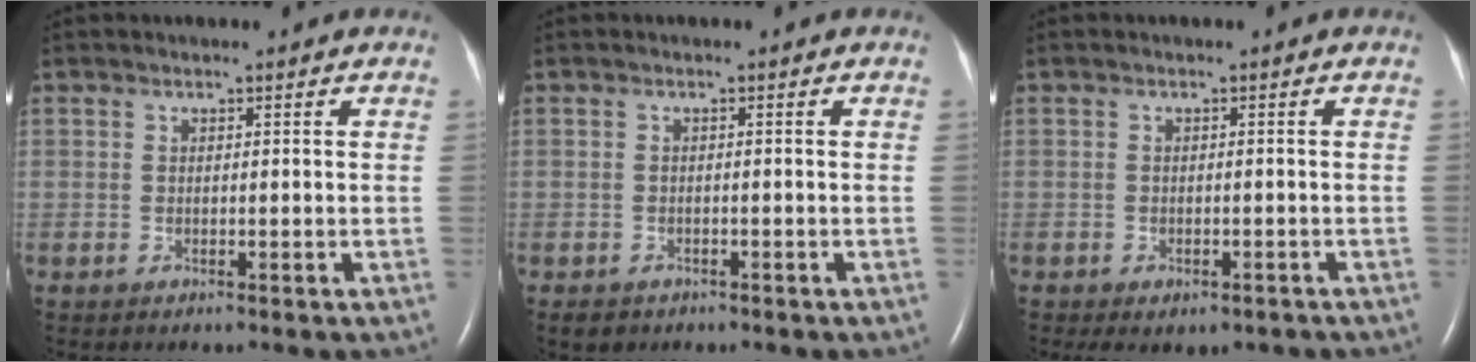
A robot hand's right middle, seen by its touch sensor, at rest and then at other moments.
{"total": 1.8, "force": [-1.2, 1.3, 0.4], "torque": [-0.007, 0.002, -0.011]}
{"total": 4.3, "force": [-3.0, 2.3, 2.0], "torque": [-0.024, -0.001, -0.035]}